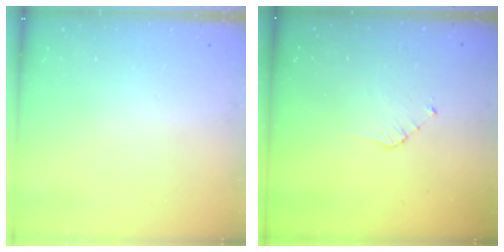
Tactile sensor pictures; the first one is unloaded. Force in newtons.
{"total": 3.7, "press": 3.7, "slide": 0.3}